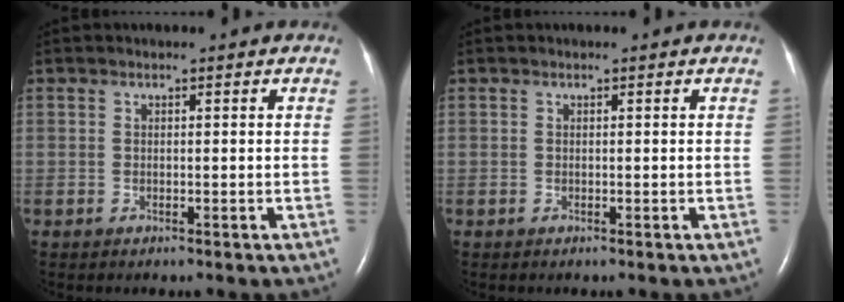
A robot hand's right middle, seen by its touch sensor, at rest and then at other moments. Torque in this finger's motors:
{"motor_torque": [0.00, 0.00, 0.00, 0.00]}